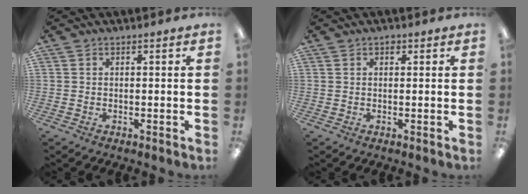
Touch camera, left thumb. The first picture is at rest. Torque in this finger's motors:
{"motor_torque": [0.17, 0.01, 0.01, 0.04, 0.00]}